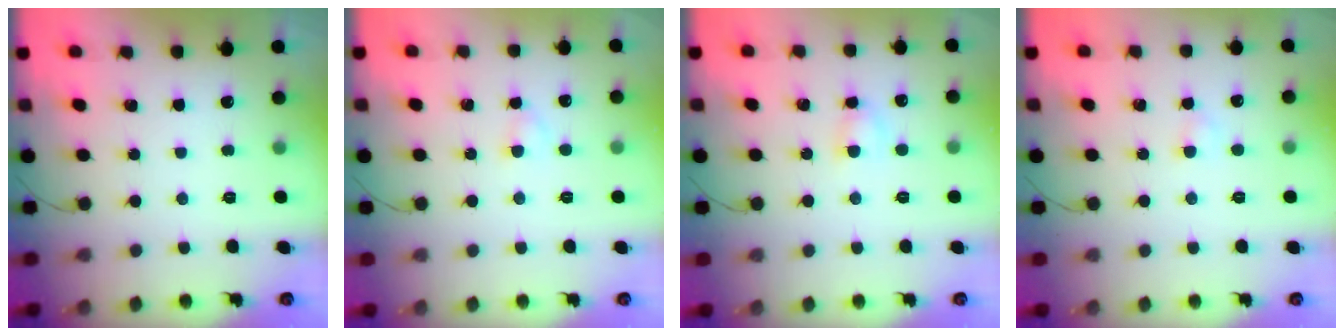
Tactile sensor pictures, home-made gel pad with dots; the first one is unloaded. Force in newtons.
{"total": 2.0, "press": 1.7, "slide": 1.0}
{"total": 2.7, "press": 2.5, "slide": 1.0}
{"total": 2.3, "press": 2.1, "slide": 0.8}